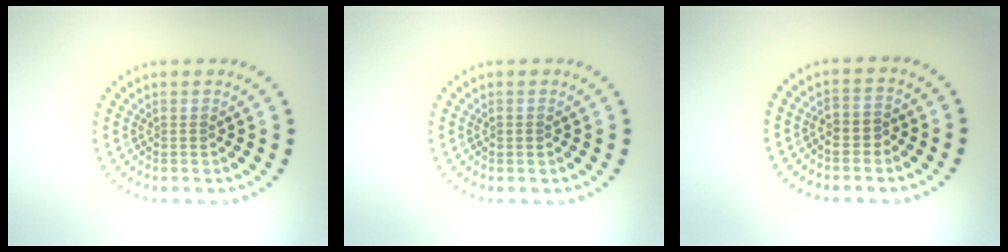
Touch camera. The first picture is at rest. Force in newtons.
{"total": 0.6, "press": 0.6, "slide": 0.1}
{"total": 1.5, "press": 1.3, "slide": 0.6}